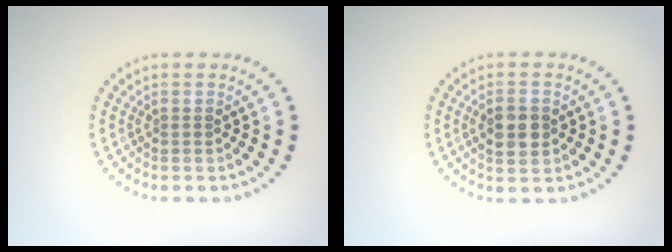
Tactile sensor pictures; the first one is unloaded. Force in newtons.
{"total": 2.9, "press": 2.9, "slide": 0.1}